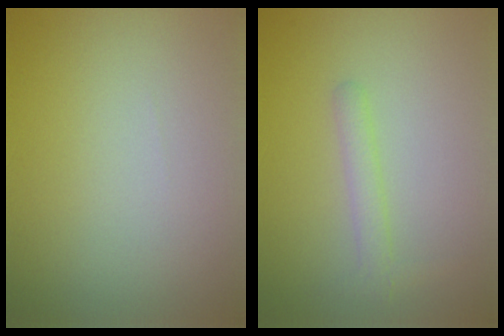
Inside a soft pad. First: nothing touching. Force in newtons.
{"total": 1.6, "press": 1.6, "slide": 0.1}